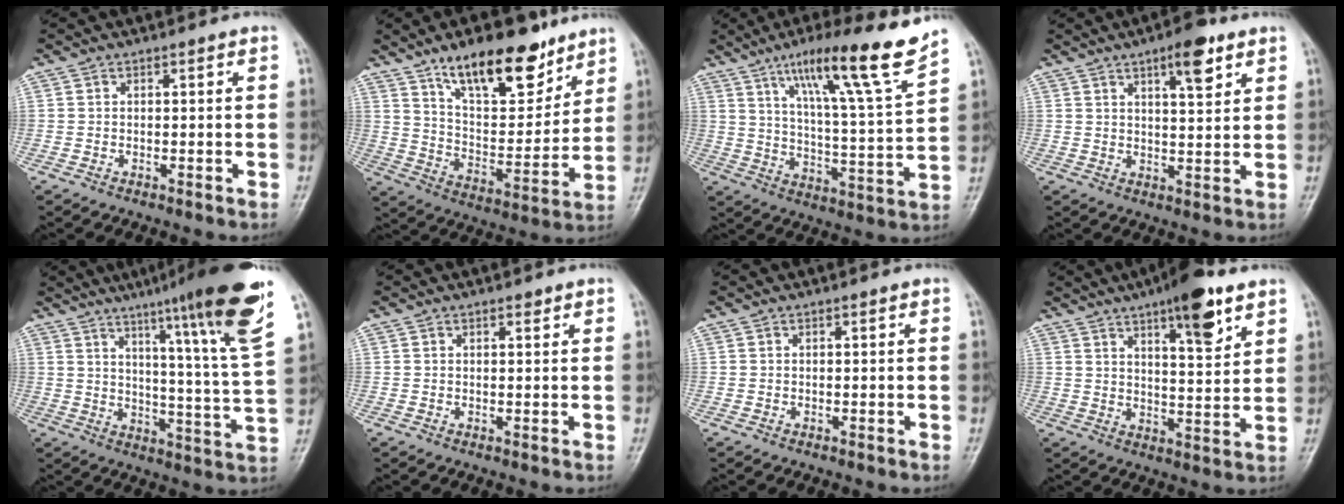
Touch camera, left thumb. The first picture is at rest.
{"total": 18.0, "force": [12.3, 7.2, 11.1], "torque": [-0.130, -0.073, 0.210]}
{"total": 17.4, "force": [11.9, 0.2, 12.7], "torque": [-0.187, -0.063, 0.190]}
{"total": 7.4, "force": [4.2, 2.3, 5.6], "torque": [-0.072, -0.021, 0.060]}
{"total": 21.4, "force": [13.3, 0.3, 16.7], "torque": [-0.222, -0.063, 0.181]}
{"total": 1.0, "force": [0.7, 0.4, 0.5], "torque": [-0.007, -0.004, 0.009]}
{"total": 0.0}
{"total": 12.1, "force": [7.2, 3.4, 9.1], "torque": [-0.116, -0.036, 0.107]}